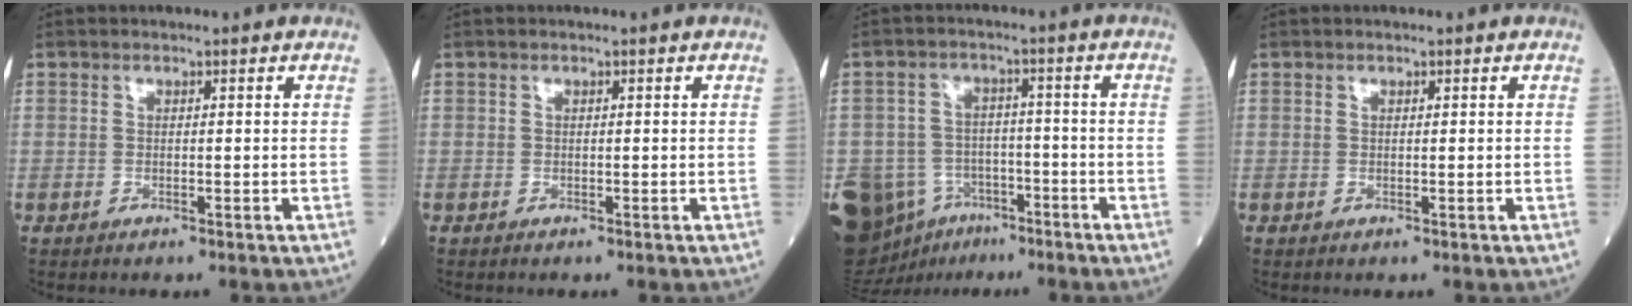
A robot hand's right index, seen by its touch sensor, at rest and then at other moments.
{"total": 0.0}
{"total": 19.8, "force": [-9.9, 15.0, 8.2], "torque": [-0.227, 0.019, -0.143]}
{"total": 0.0}